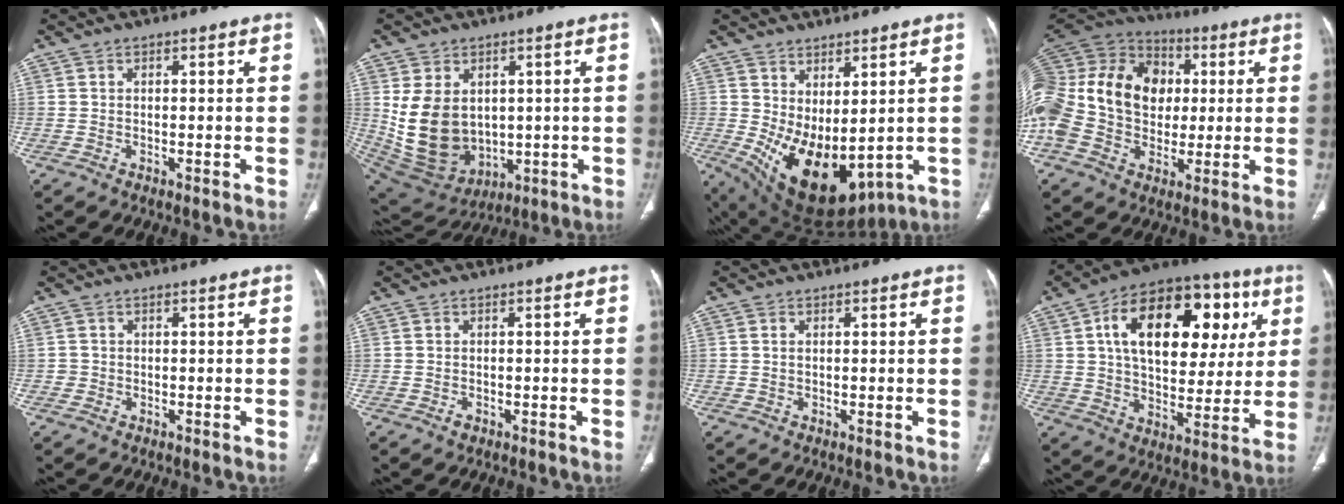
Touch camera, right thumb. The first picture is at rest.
{"total": 14.7, "force": [1.5, 11.1, 9.6], "torque": [-0.155, -0.012, 0.068]}
{"total": 15.3, "force": [-0.1, 7.9, 13.1], "torque": [-0.216, -0.026, 0.037]}
{"total": 29.0, "force": [2.1, 21.1, 19.8], "torque": [-0.446, 0.059, 0.045]}
{"total": 1.0, "force": [-0.2, 1.0, 0.0], "torque": [0.004, 0.006, -0.003]}
{"total": 0.9, "force": [-0.4, 0.6, 0.4], "torque": [-0.004, 0.002, -0.004]}
{"total": 0.7, "force": [0.2, 0.4, 0.5], "torque": [-0.013, 0.003, 0.004]}
{"total": 25.3, "force": [7.4, 14.6, 19.3], "torque": [-0.260, 0.016, 0.110]}